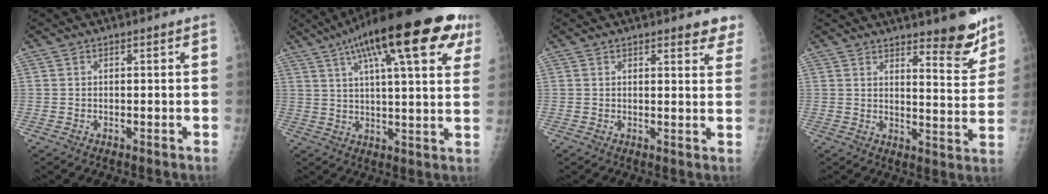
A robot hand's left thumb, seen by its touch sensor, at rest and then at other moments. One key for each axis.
{"total": 24.4, "fx": 12.5, "fy": 6.6, "fz": 19.9, "tx": -0.291, "ty": 0.004, "tz": 0.178}
{"total": 5.0, "fx": 3.9, "fy": 1.4, "fz": 2.7, "tx": -0.007, "ty": -0.017, "tz": 0.035}
{"total": 9.3, "fx": 7.0, "fy": 1.9, "fz": 5.8, "tx": -0.054, "ty": -0.058, "tz": 0.102}